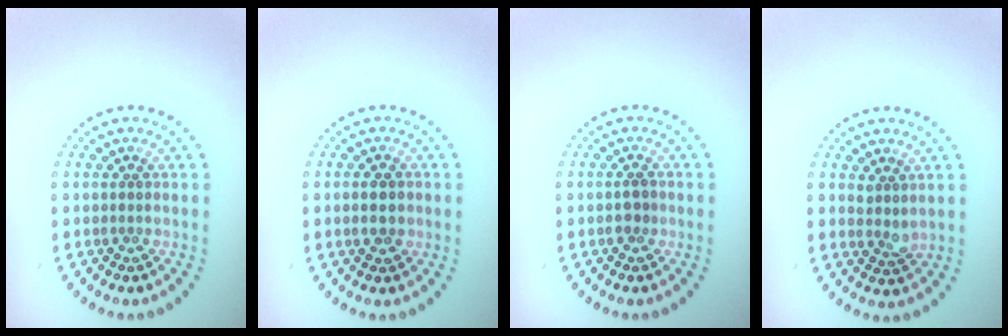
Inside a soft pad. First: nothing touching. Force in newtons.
{"total": 2.2, "press": 2.2, "slide": 0.4}
{"total": 1.3, "press": 1.2, "slide": 0.4}
{"total": 1.6, "press": 1.4, "slide": 0.8}